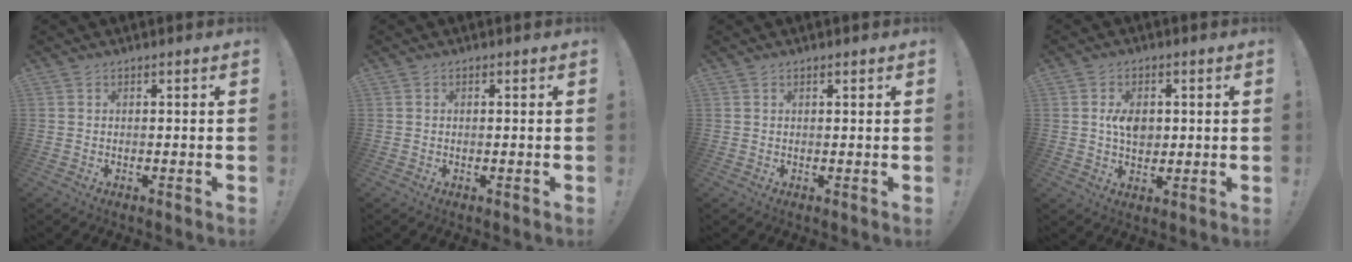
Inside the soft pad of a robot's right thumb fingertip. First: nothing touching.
{"total": 0.0}
{"total": 0.5, "force": [0.4, 0.2, 0.3], "torque": [0.009, -0.006, 0.005]}
{"total": 6.4, "force": [0.7, 4.4, 4.5], "torque": [-0.055, -0.001, 0.012]}